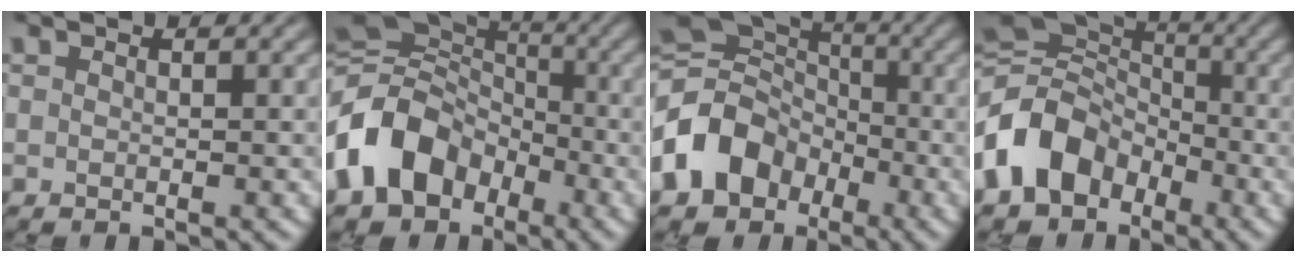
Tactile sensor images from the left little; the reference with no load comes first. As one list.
[{"total": 12.3, "force": [-4.5, 9.5, 6.4], "torque": [-0.142, -0.009, -0.101]}, {"total": 9.9, "force": [-3.9, 8.0, 4.4], "torque": [-0.097, -0.001, -0.092]}, {"total": 10.3, "force": [-4.0, 7.9, 5.3], "torque": [-0.108, -0.003, -0.093]}]